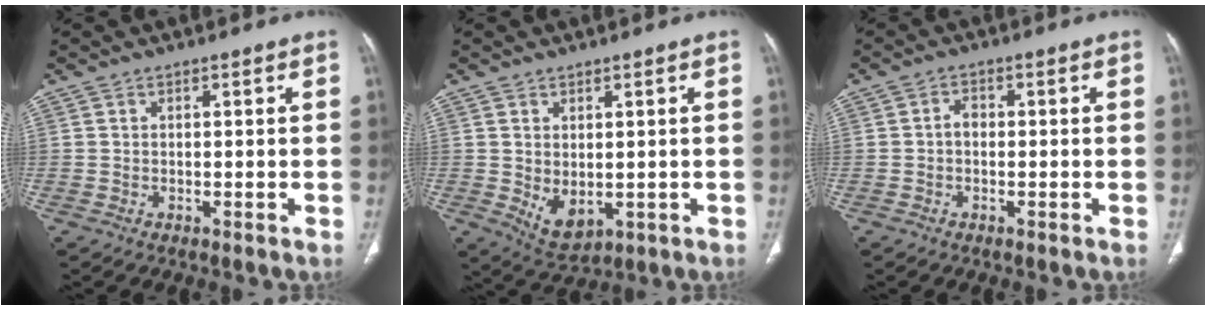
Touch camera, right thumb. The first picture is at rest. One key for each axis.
{"total": 5.6, "fx": -0.4, "fy": 3.5, "fz": 4.4, "tx": -0.067, "ty": -0.009, "tz": 0.014}
{"total": 2.0, "fx": -0.3, "fy": 1.4, "fz": 1.3, "tx": -0.011, "ty": 0.010, "tz": -0.010}